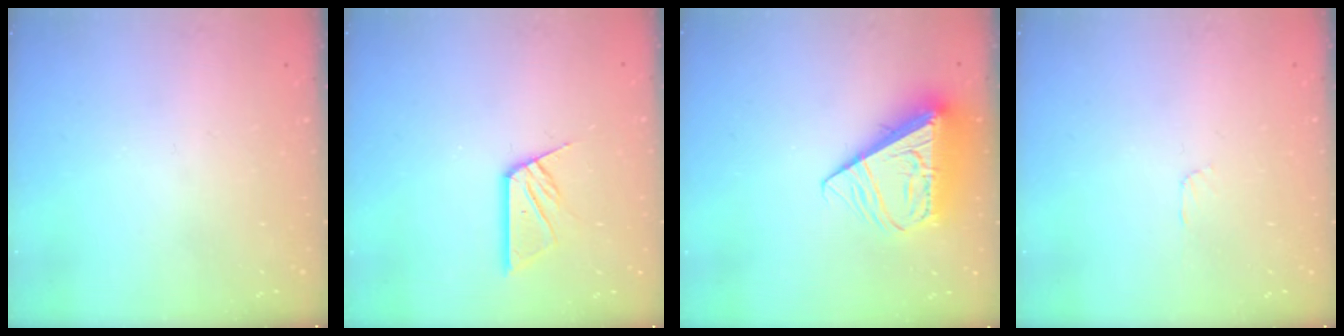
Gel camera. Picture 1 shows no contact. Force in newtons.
{"total": 11.2, "press": 11.1, "slide": 1.0}
{"total": 12.8, "press": 12.7, "slide": 1.8}
{"total": 2.9, "press": 2.9, "slide": 0.4}